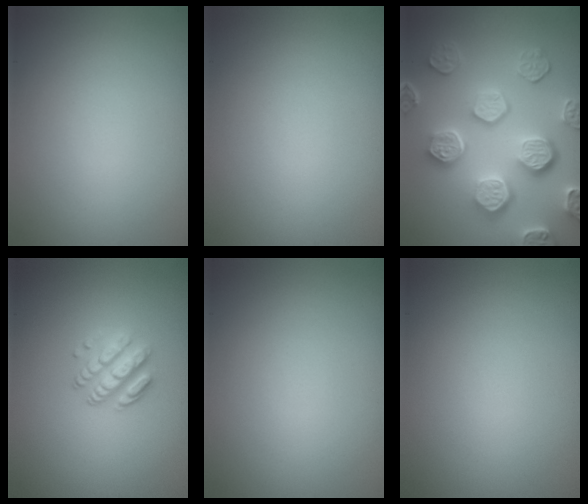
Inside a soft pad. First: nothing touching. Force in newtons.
{"total": 0.0}
{"total": 7.5, "press": 5.9, "slide": 4.6}
{"total": 3.4, "press": 2.4, "slide": 2.4}
{"total": 0.0}
{"total": 0.0}